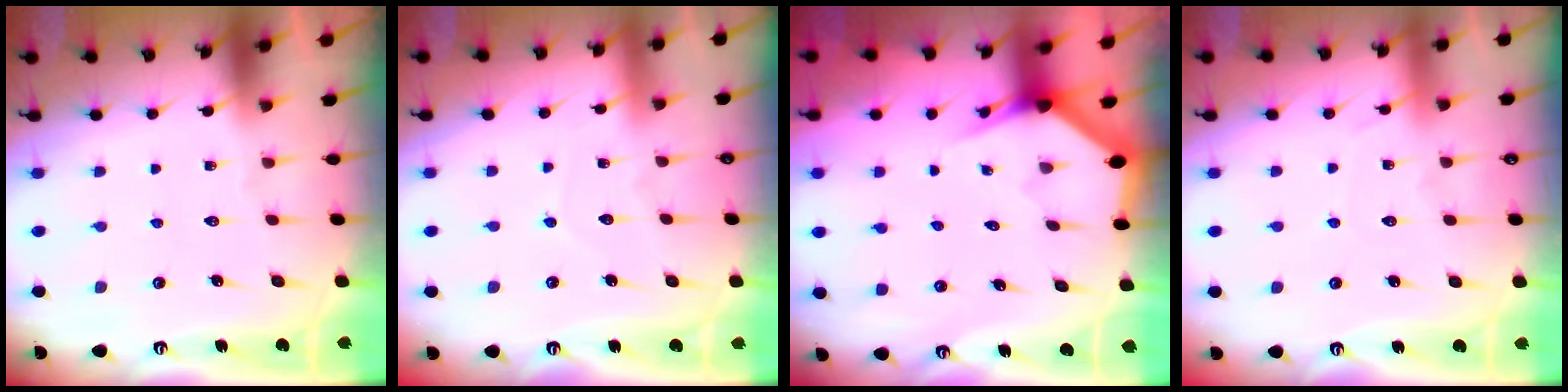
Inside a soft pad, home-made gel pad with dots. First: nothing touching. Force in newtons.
{"total": 4.2, "press": 4.2, "slide": 0.2}
{"total": 2.6, "press": 2.6, "slide": 0.0}
{"total": 3.6, "press": 3.5, "slide": 0.5}